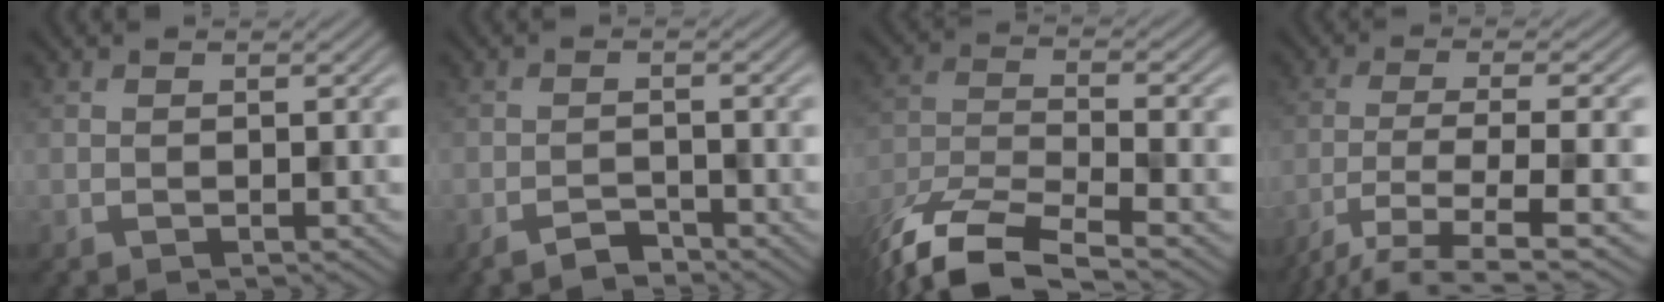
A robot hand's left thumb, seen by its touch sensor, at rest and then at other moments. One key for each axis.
{"total": 2.1, "fx": -2.1, "fy": 0.2, "fz": 0.1, "tx": 0.000, "ty": 0.006, "tz": -0.038}
{"total": 11.4, "fx": -9.0, "fy": 3.5, "fz": 6.1, "tx": -0.138, "ty": -0.022, "tz": -0.166}
{"total": 8.0, "fx": -4.7, "fy": 1.8, "fz": 6.2, "tx": -0.107, "ty": -0.011, "tz": -0.079}